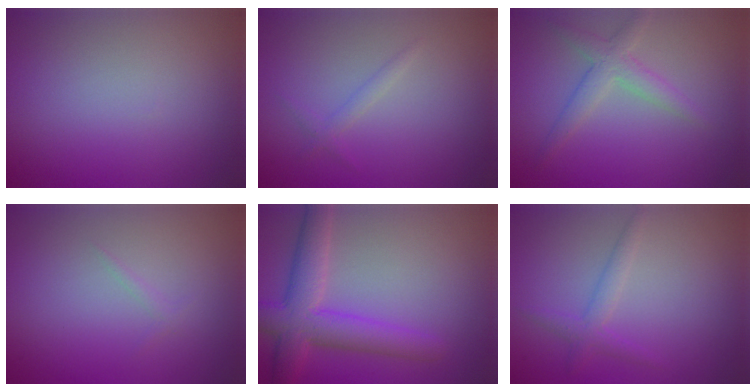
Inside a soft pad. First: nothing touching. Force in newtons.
{"total": 1.1, "press": 1.1, "slide": 0.1}
{"total": 2.7, "press": 2.7, "slide": 0.1}
{"total": 0.5, "press": 0.5, "slide": 0.1}
{"total": 5.7, "press": 5.7, "slide": 0.2}
{"total": 1.8, "press": 1.8, "slide": 0.0}